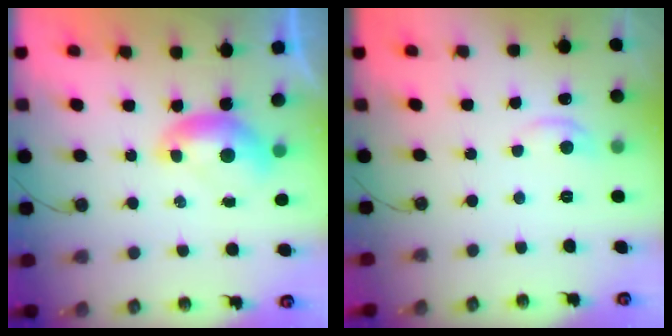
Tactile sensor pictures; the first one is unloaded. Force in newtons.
{"total": 1.6, "press": 1.3, "slide": 0.9}